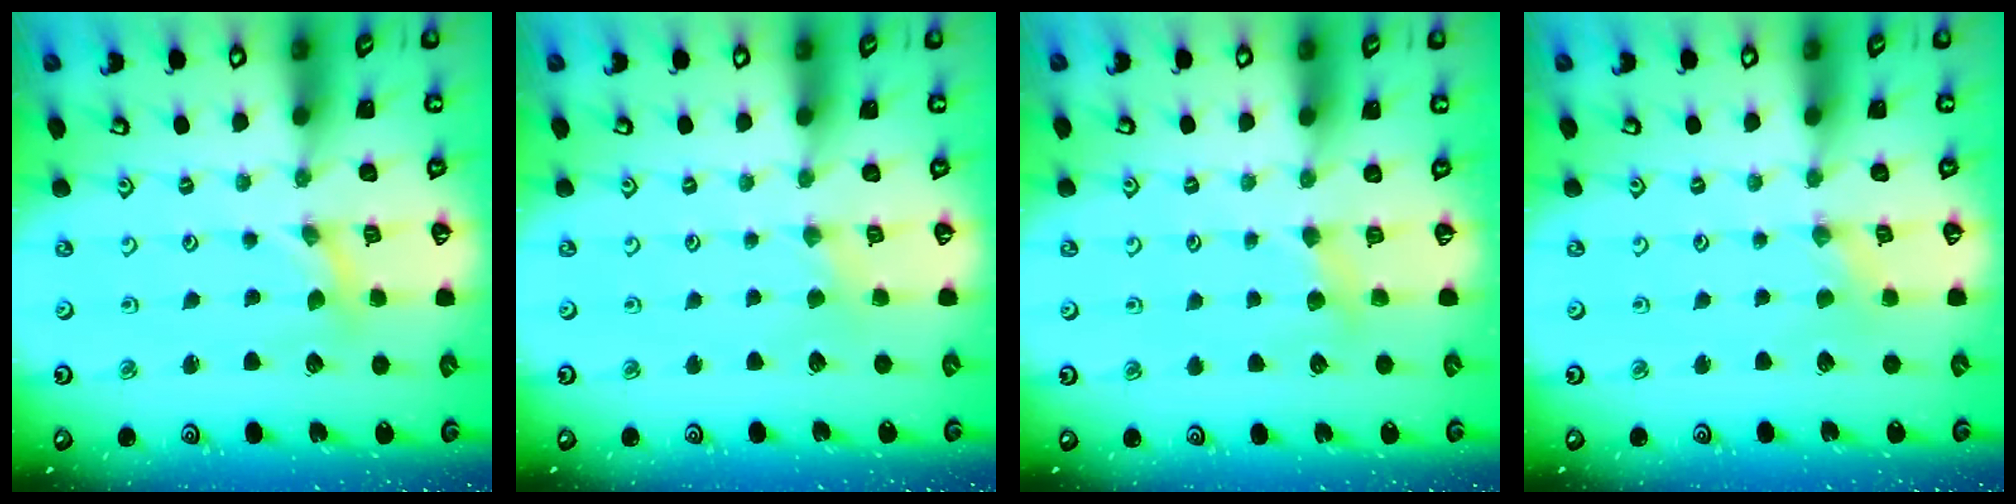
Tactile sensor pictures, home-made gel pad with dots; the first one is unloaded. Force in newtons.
{"total": 1.4, "press": 1.4, "slide": 0.3}
{"total": 3.5, "press": 3.5, "slide": 0.5}
{"total": 0.0}